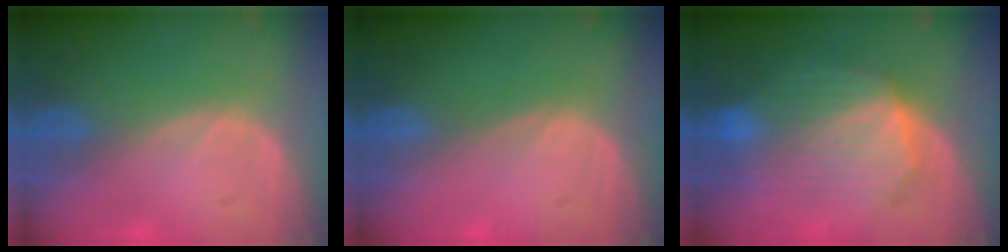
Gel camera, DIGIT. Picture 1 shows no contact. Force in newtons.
{"total": 0.0}
{"total": 8.5, "press": 8.5, "slide": 0.3}